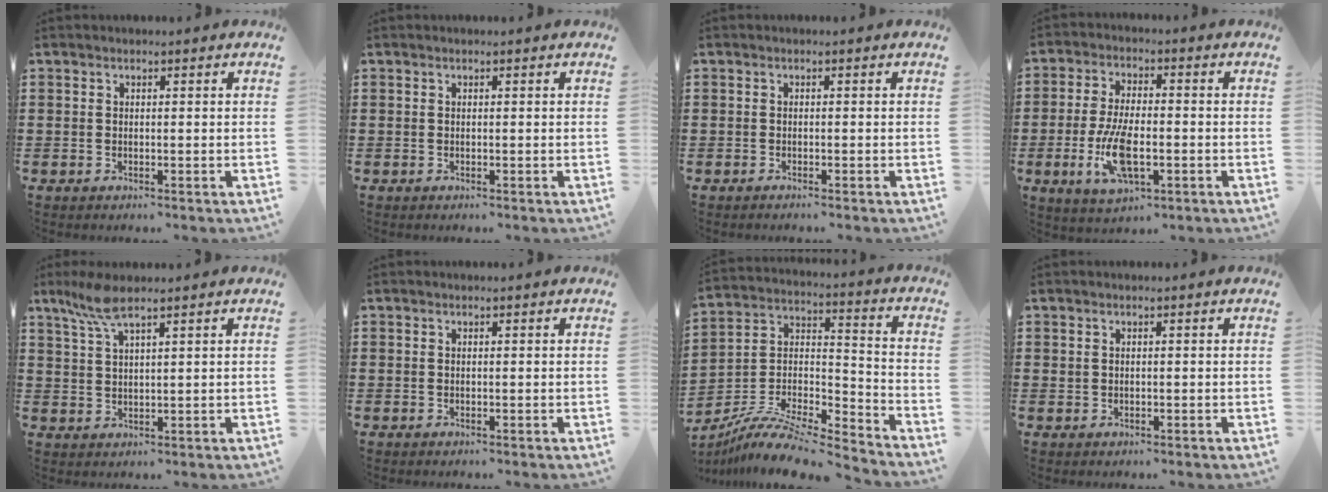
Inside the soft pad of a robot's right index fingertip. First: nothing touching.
{"total": 0.0}
{"total": 0.5, "force": [-0.5, 0.0, 0.2], "torque": [-0.005, -0.002, -0.010]}
{"total": 9.2, "force": [-2.5, 3.7, 8.0], "torque": [-0.179, -0.015, -0.046]}
{"total": 5.2, "force": [3.5, 1.0, 3.7], "torque": [-0.081, 0.004, 0.063]}
{"total": 0.0}
{"total": 10.2, "force": [-9.0, 2.0, 4.5], "torque": [-0.089, 0.011, -0.180]}
{"total": 0.6, "force": [0.3, 0.5, 0.2], "torque": [-0.006, 0.003, 0.005]}